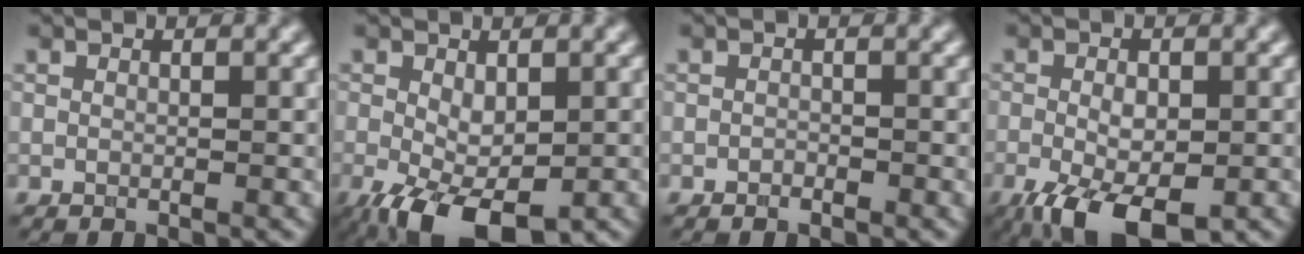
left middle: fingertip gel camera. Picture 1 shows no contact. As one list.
[{"total": 6.0, "force": [-2.2, 3.0, 4.7], "torque": [-0.101, -0.015, -0.034]}, {"total": 0.5, "force": [-0.4, 0.3, 0.2], "torque": [-0.002, -0.001, -0.007]}, {"total": 6.7, "force": [-3.1, 2.9, 5.1], "torque": [-0.096, -0.010, -0.049]}]